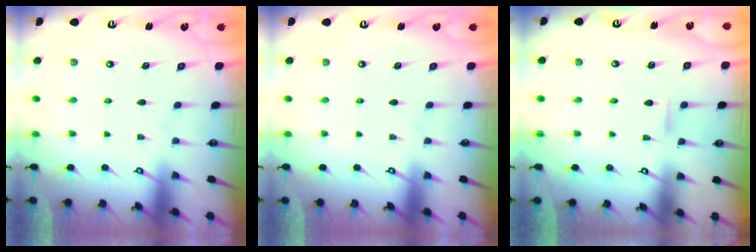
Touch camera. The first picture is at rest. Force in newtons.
{"total": 0.0}
{"total": 2.7, "press": 2.7, "slide": 0.3}